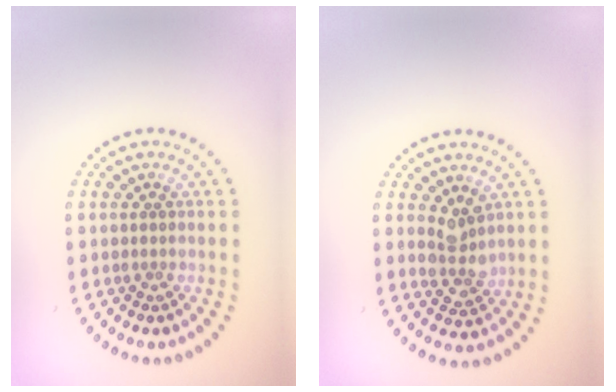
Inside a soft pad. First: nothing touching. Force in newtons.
{"total": 2.7, "press": 2.6, "slide": 0.9}